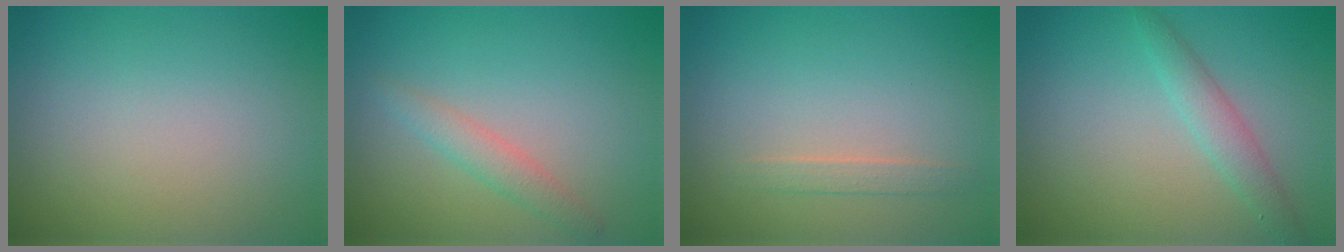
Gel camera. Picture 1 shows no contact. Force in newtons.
{"total": 2.7, "press": 2.7, "slide": 0.2}
{"total": 1.1, "press": 1.1, "slide": 0.1}
{"total": 2.2, "press": 2.2, "slide": 0.1}